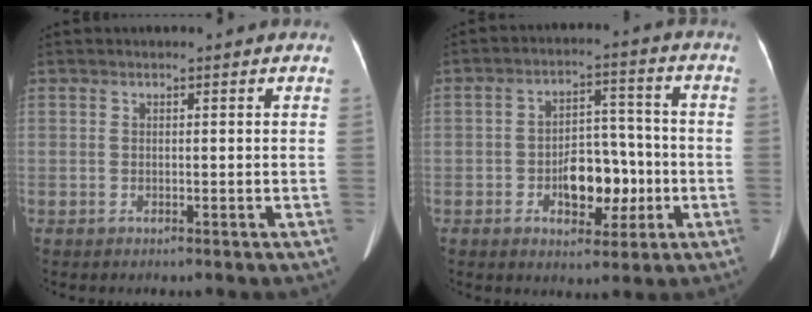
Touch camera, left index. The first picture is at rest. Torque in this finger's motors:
{"motor_torque": [0.17, 0.09, 0.13, 0.07]}